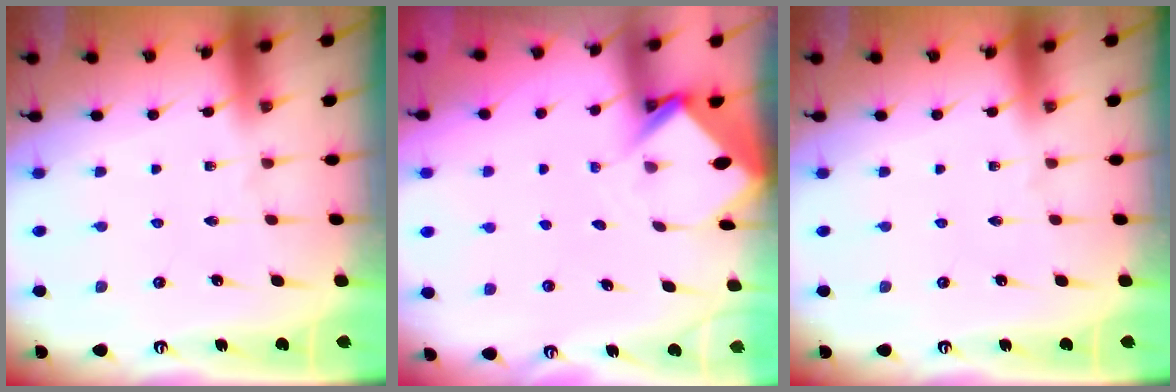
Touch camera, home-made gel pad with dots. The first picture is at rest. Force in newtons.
{"total": 3.2, "press": 3.2, "slide": 0.2}
{"total": 0.0}